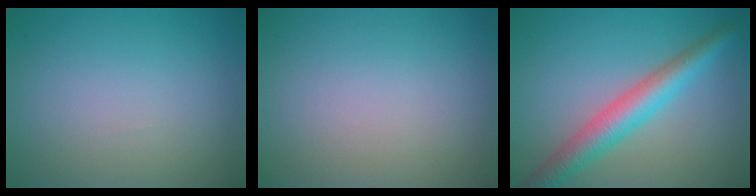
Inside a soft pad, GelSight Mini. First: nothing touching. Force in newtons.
{"total": 0.0}
{"total": 4.9, "press": 4.9, "slide": 0.3}